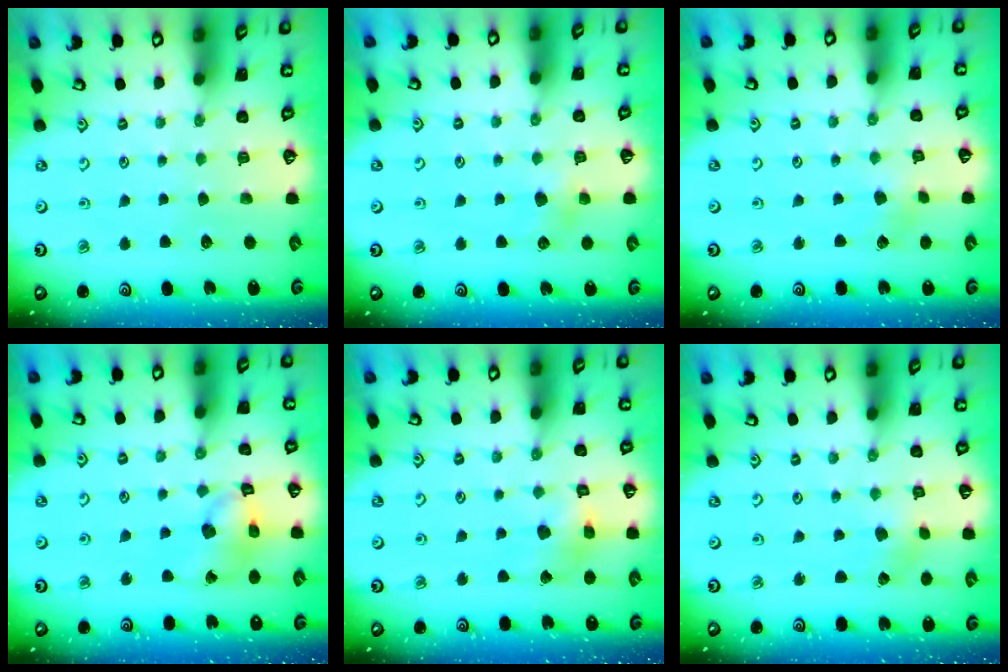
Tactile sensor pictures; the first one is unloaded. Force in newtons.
{"total": 5.5, "press": 5.4, "slide": 0.5}
{"total": 1.8, "press": 1.8, "slide": 0.4}
{"total": 11.8, "press": 11.7, "slide": 1.5}
{"total": 9.4, "press": 9.3, "slide": 1.0}
{"total": 1.4, "press": 1.4, "slide": 0.1}